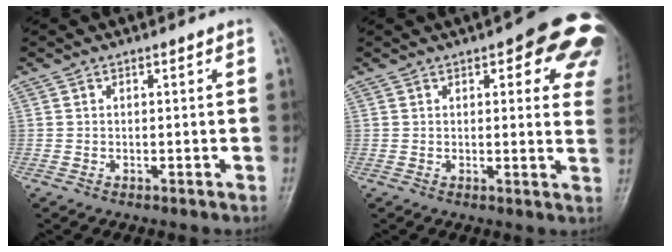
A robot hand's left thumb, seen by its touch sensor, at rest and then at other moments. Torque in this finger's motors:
{"motor_torque": [0.49, 0.48, 0.55, -0.09, 0.05]}